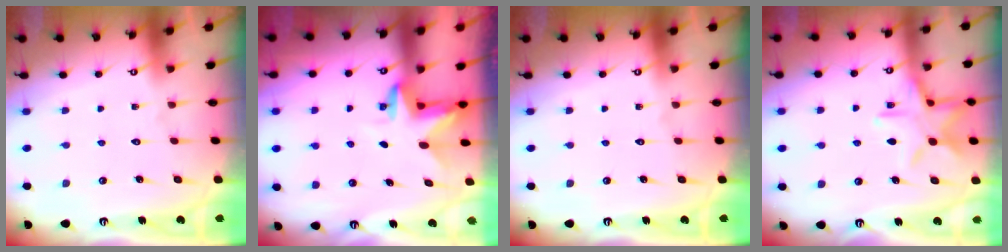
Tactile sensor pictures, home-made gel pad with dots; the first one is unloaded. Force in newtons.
{"total": 3.2, "press": 3.2, "slide": 0.2}
{"total": 0.0}
{"total": 12.3, "press": 12.3, "slide": 0.7}